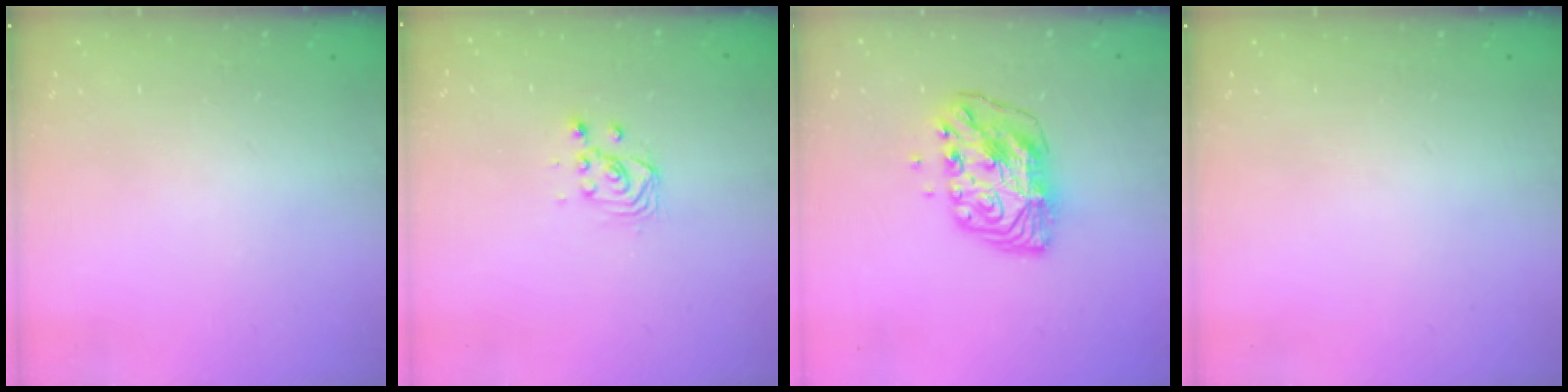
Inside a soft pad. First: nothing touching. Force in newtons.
{"total": 3.3, "press": 3.1, "slide": 1.1}
{"total": 10.2, "press": 10.2, "slide": 0.9}
{"total": 0.0}